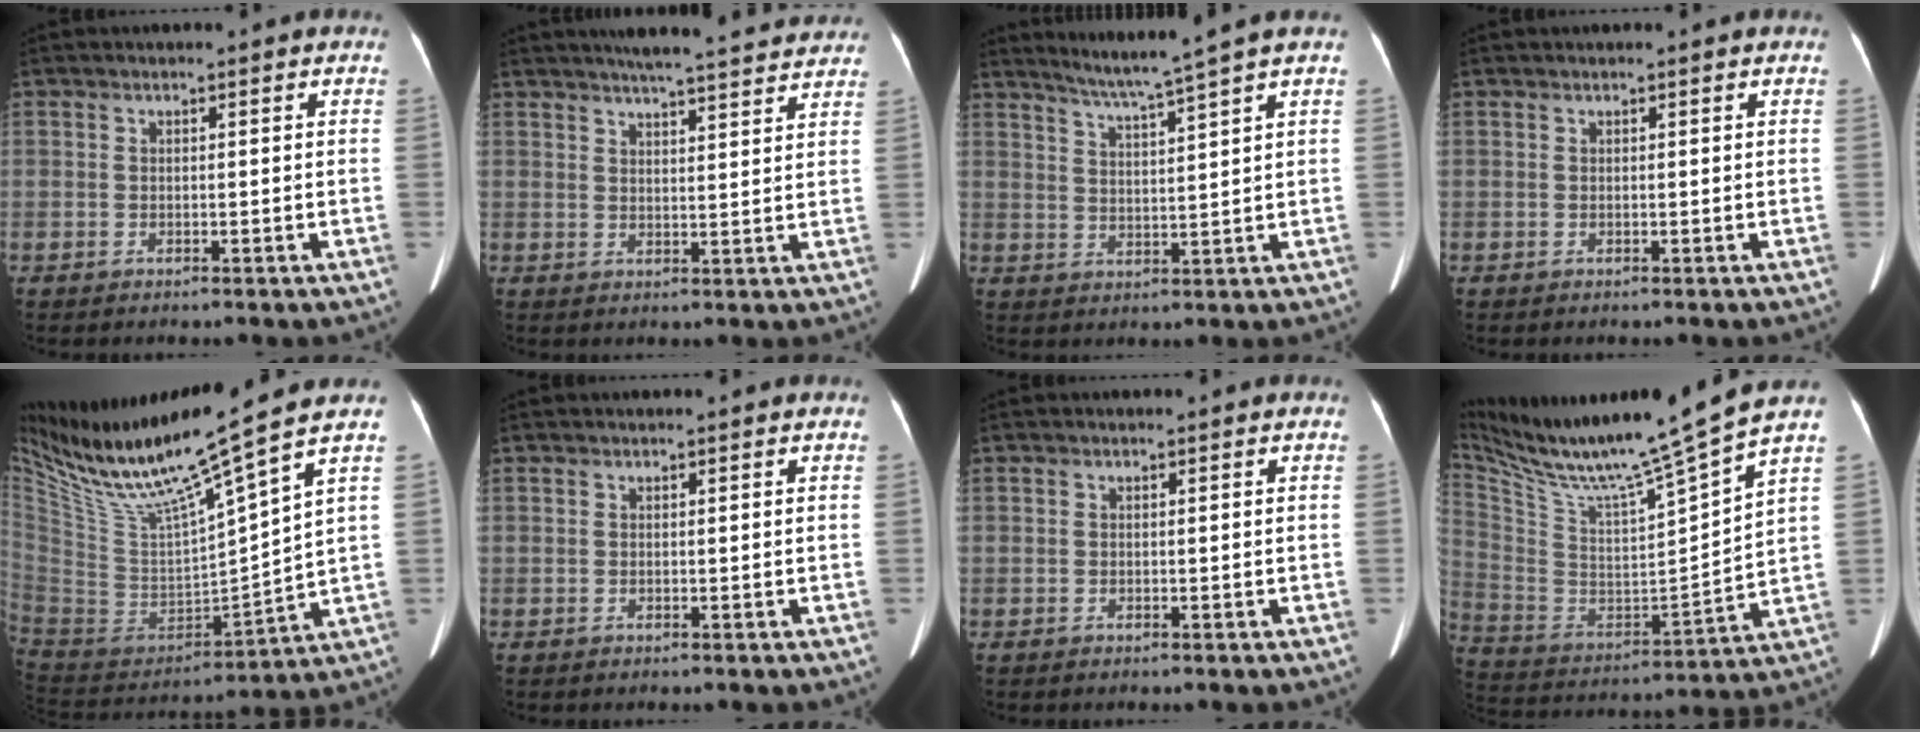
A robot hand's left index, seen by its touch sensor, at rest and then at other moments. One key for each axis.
{"total": 16.0, "fx": 14.6, "fy": 1.7, "fz": 6.3, "tx": -0.085, "ty": 0.018, "tz": 0.180}
{"total": 6.5, "fx": 5.3, "fy": -2.3, "fz": 2.9, "tx": -0.051, "ty": -0.009, "tz": 0.097}
{"total": 0.0}
{"total": 18.9, "fx": 14.4, "fy": -0.9, "fz": 12.2, "tx": -0.215, "ty": -0.014, "tz": 0.275}
{"total": 0.0}
{"total": 0.0}
{"total": 20.8, "fx": 16.9, "fy": -1.2, "fz": 12.1, "tx": -0.217, "ty": -0.031, "tz": 0.291}